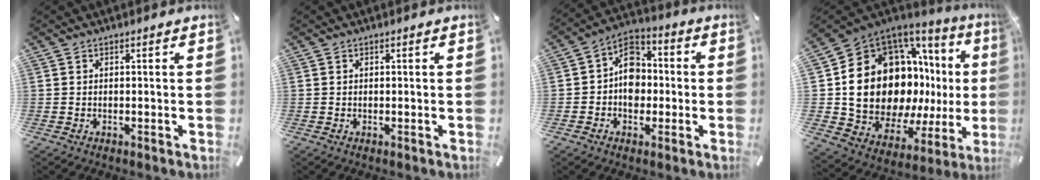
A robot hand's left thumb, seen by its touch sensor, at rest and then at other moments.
{"total": 0.0}
{"total": 9.0, "force": [-1.2, 7.5, 4.8], "torque": [-0.076, 0.017, -0.023]}
{"total": 21.6, "force": [2.2, 16.4, 13.8], "torque": [-0.224, -0.082, 0.088]}